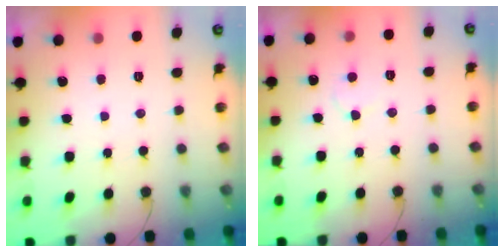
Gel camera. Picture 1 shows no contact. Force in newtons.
{"total": 4.7, "press": 4.7, "slide": 0.4}